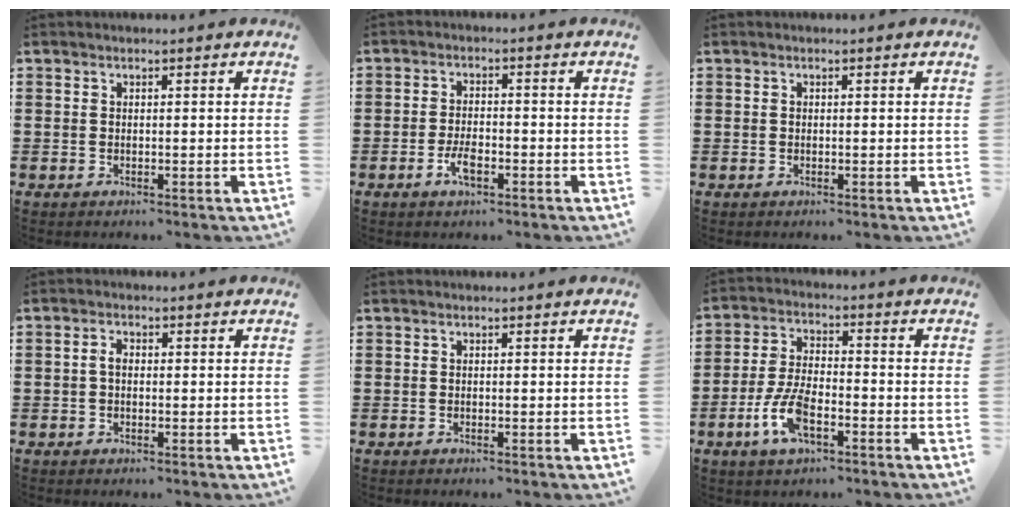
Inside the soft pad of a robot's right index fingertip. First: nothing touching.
{"total": 3.7, "force": [-1.6, 1.5, 3.0], "torque": [-0.065, -0.001, -0.032]}
{"total": 0.0}
{"total": 1.9, "force": [-0.1, 1.1, 1.5], "torque": [-0.030, 0.005, -0.003]}
{"total": 0.0}
{"total": 7.6, "force": [-3.3, 3.1, 6.1], "torque": [-0.148, -0.008, -0.066]}